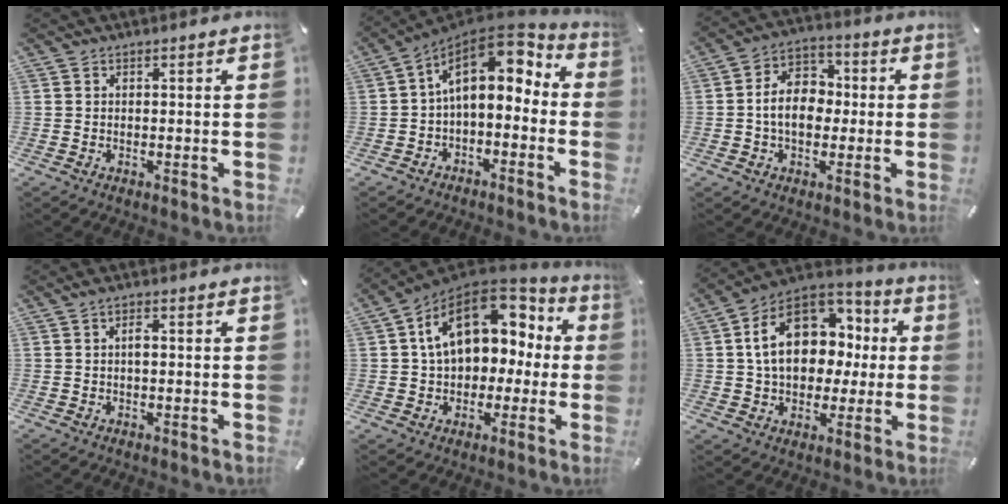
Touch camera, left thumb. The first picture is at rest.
{"total": 12.6, "force": [4.5, 7.4, 9.2], "torque": [-0.142, -0.043, 0.076]}
{"total": 9.9, "force": [-0.8, 7.6, 6.3], "torque": [-0.115, 0.019, -0.014]}
{"total": 2.1, "force": [0.1, 0.9, 1.9], "torque": [-0.038, 0.004, 0.000]}
{"total": 16.8, "force": [4.4, 11.9, 10.9], "torque": [-0.184, -0.008, 0.079]}
{"total": 18.9, "force": [3.6, 13.9, 12.3], "torque": [-0.206, -0.005, 0.067]}